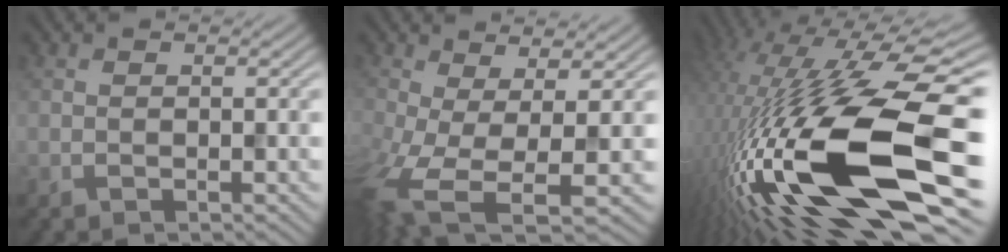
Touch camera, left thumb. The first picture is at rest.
{"total": 7.1, "force": [-1.5, 2.9, 6.3], "torque": [-0.144, -0.034, -0.019]}
{"total": 19.8, "force": [-6.1, 7.5, 17.3], "torque": [-0.343, 0.003, -0.114]}